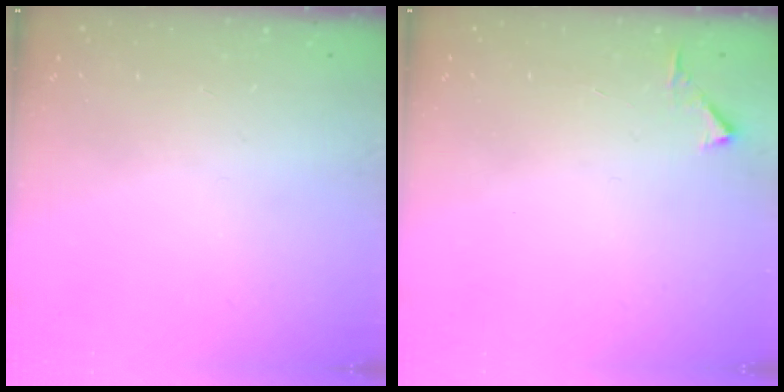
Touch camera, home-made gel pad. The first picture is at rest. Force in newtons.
{"total": 2.8, "press": 2.8, "slide": 0.3}